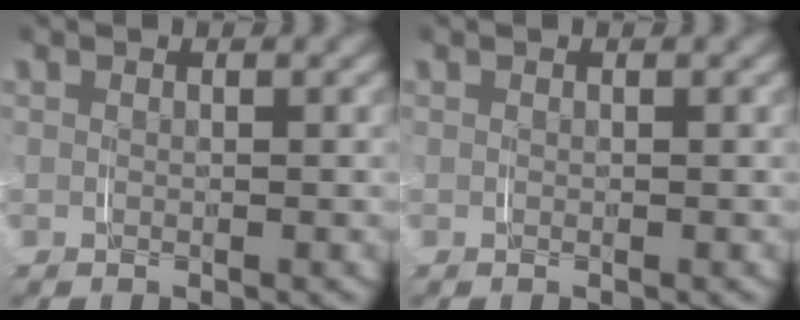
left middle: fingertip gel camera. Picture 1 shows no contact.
{"total": 0.0}